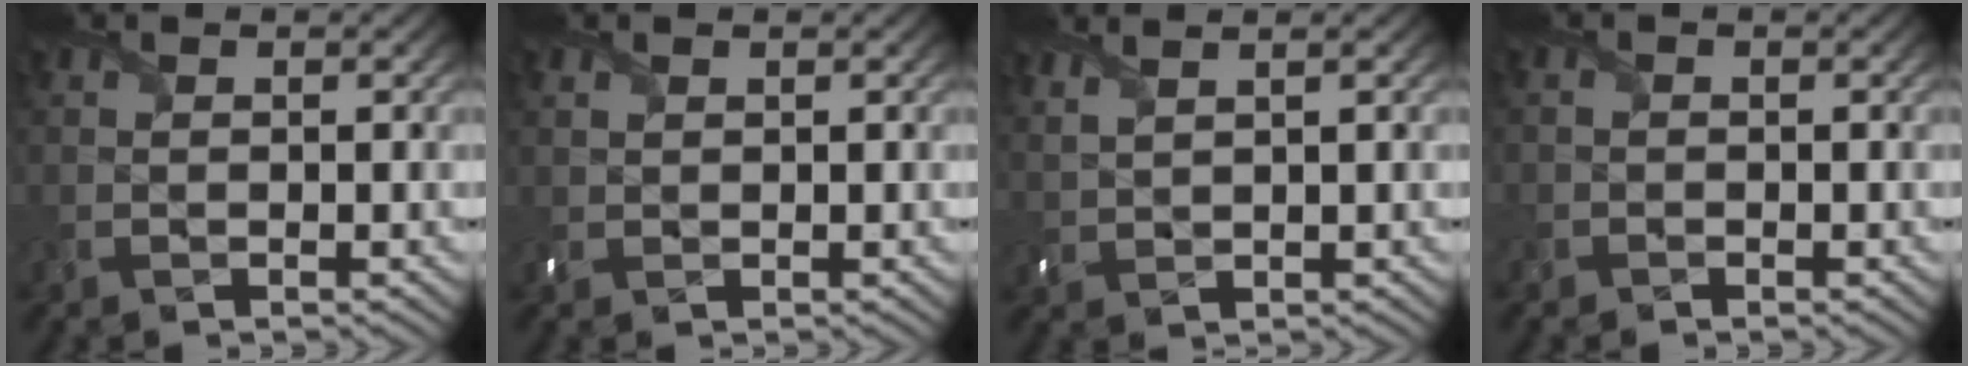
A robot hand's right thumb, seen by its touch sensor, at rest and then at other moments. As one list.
[{"total": 1.1, "force": [0.7, 0.7, 0.6], "torque": [-0.019, 0.002, 0.015]}, {"total": 2.9, "force": [2.2, 0.6, 1.8], "torque": [-0.040, 0.007, 0.043]}, {"total": 1.0, "force": [-0.8, 0.7, -0.1], "torque": [0.005, -0.004, -0.018]}]